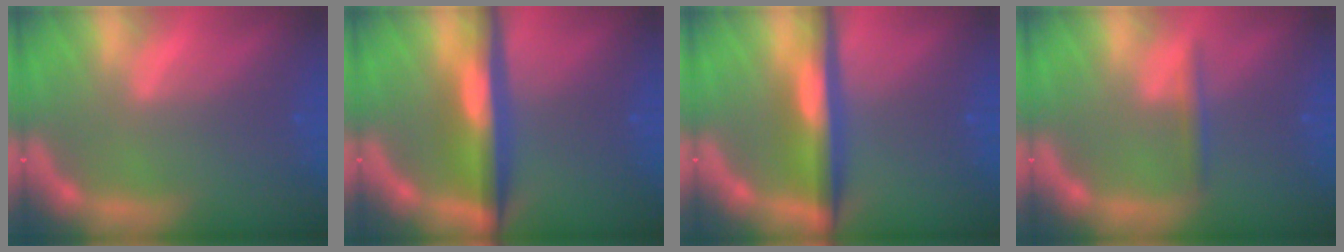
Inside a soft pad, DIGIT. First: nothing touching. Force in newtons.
{"total": 6.6}
{"total": 6.0}
{"total": 1.4}